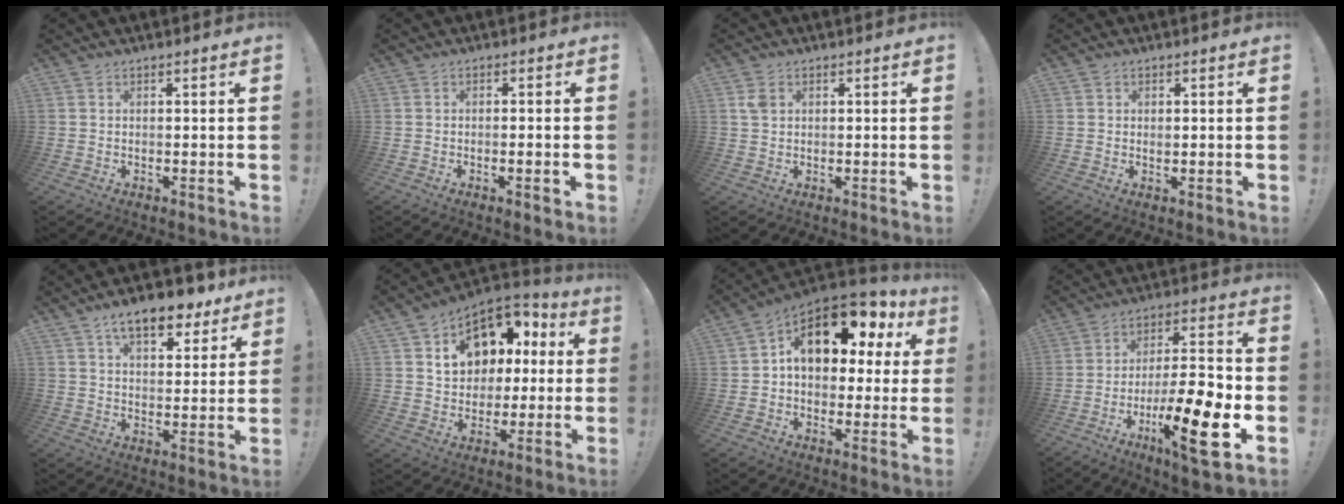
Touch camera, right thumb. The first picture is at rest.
{"total": 2.3, "force": [-0.9, 0.1, 2.2], "torque": [-0.037, 0.000, -0.013]}
{"total": 2.4, "force": [1.1, 1.7, 1.4], "torque": [-0.022, 0.001, 0.018]}
{"total": 0.9, "force": [0.5, 0.8, 0.1], "torque": [0.006, 0.001, 0.008]}
{"total": 12.3, "force": [8.3, 5.2, 7.5], "torque": [-0.114, -0.043, 0.144]}
{"total": 15.2, "force": [5.1, 11.9, 8.0], "torque": [-0.107, -0.026, 0.105]}
{"total": 16.3, "force": [6.8, 9.8, 11.1], "torque": [-0.156, -0.037, 0.116]}
{"total": 21.0, "force": [-8.0, 5.6, 18.6], "torque": [-0.296, 0.044, -0.122]}